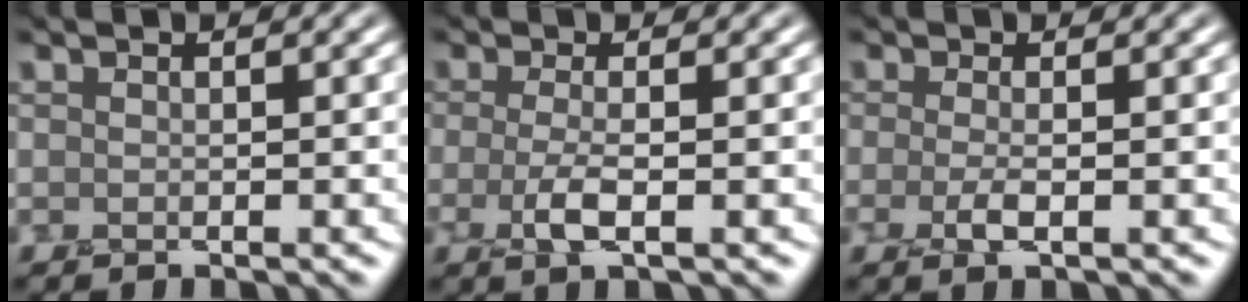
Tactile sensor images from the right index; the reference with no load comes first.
{"total": 2.5, "force": [-0.7, 0.7, 2.3], "torque": [-0.057, -0.003, -0.017]}
{"total": 1.8, "force": [-0.5, 0.5, 1.6], "torque": [-0.041, -0.004, -0.014]}